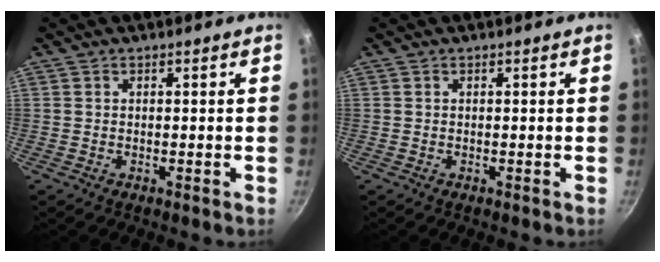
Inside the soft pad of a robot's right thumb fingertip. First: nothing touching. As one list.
[{"total": 0.0}]